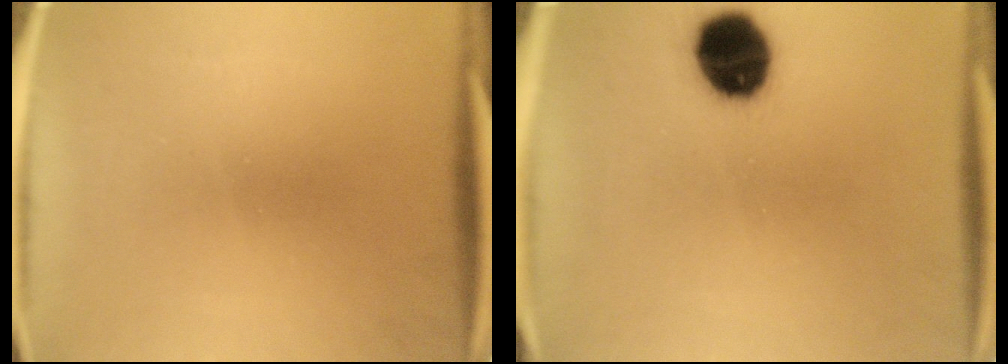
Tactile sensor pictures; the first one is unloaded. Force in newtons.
{"total": 12.3}